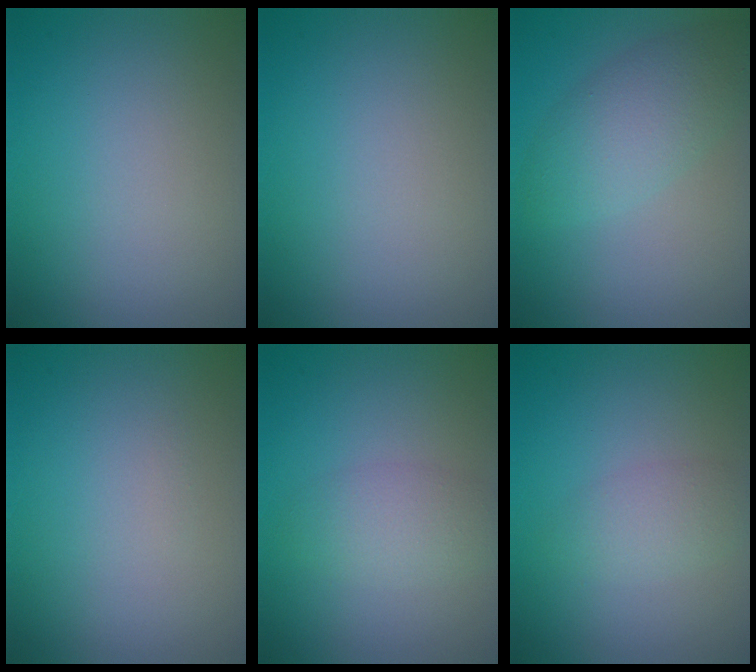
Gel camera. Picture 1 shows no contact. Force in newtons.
{"total": 0.0}
{"total": 4.2, "press": 4.2, "slide": 0.1}
{"total": 0.0}
{"total": 2.7, "press": 2.7, "slide": 0.1}
{"total": 2.1, "press": 2.1, "slide": 0.1}